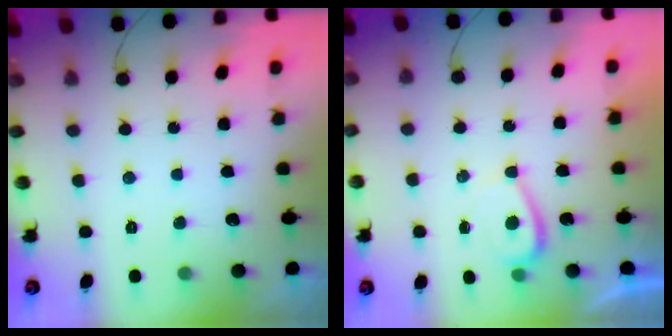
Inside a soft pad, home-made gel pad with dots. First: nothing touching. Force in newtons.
{"total": 2.2, "press": 2.2, "slide": 0.5}